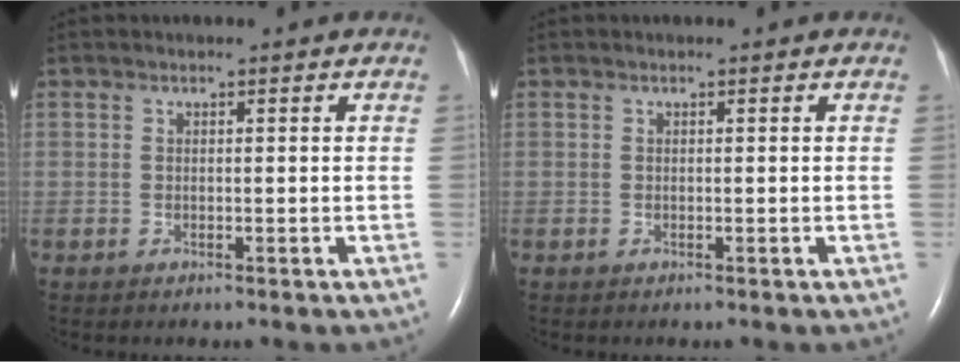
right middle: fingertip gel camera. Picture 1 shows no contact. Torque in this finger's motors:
{"motor_torque": [-0.20, -0.09, -0.02, 0.00]}